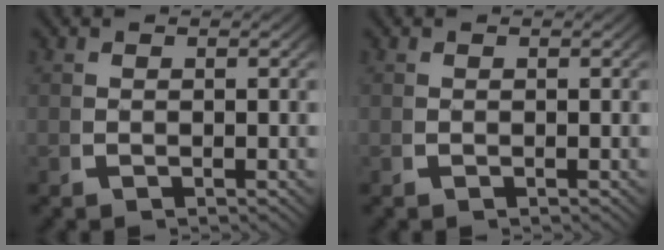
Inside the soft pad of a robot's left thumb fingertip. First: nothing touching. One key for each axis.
{"total": 0.0}